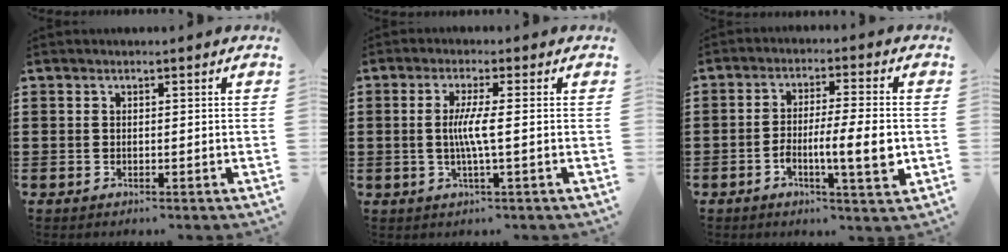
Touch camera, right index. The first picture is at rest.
{"total": 4.3, "force": [-0.2, -0.2, 4.3], "torque": [-0.086, -0.010, -0.009]}
{"total": 8.6, "force": [-2.0, 1.6, 8.2], "torque": [-0.134, -0.006, -0.037]}